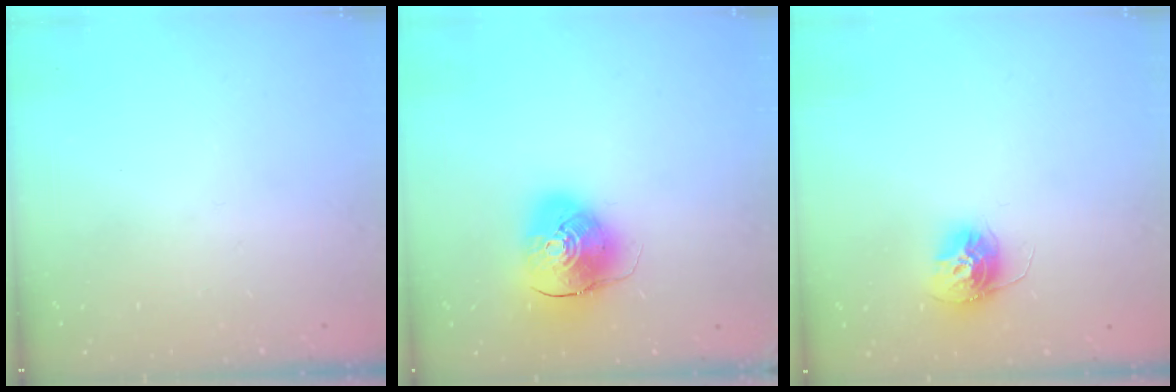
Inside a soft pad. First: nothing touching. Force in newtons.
{"total": 10.8, "press": 10.6, "slide": 1.9}
{"total": 12.1, "press": 12.1, "slide": 1.1}